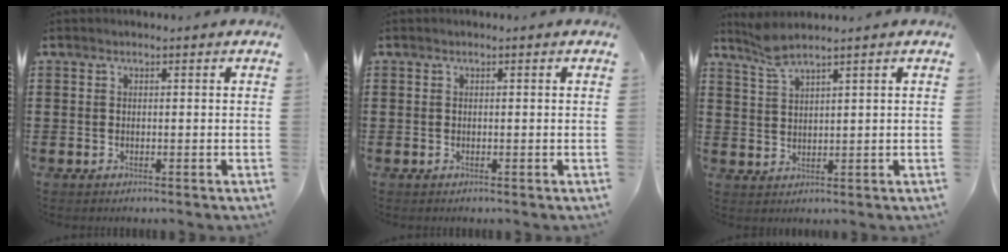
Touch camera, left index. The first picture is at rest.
{"total": 0.0}
{"total": 4.0, "force": [3.2, 0.3, 2.4], "torque": [-0.056, -0.002, 0.058]}